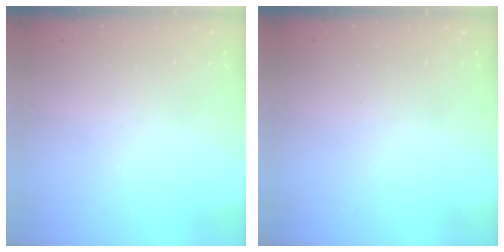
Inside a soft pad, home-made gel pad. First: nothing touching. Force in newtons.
{"total": 0.0}